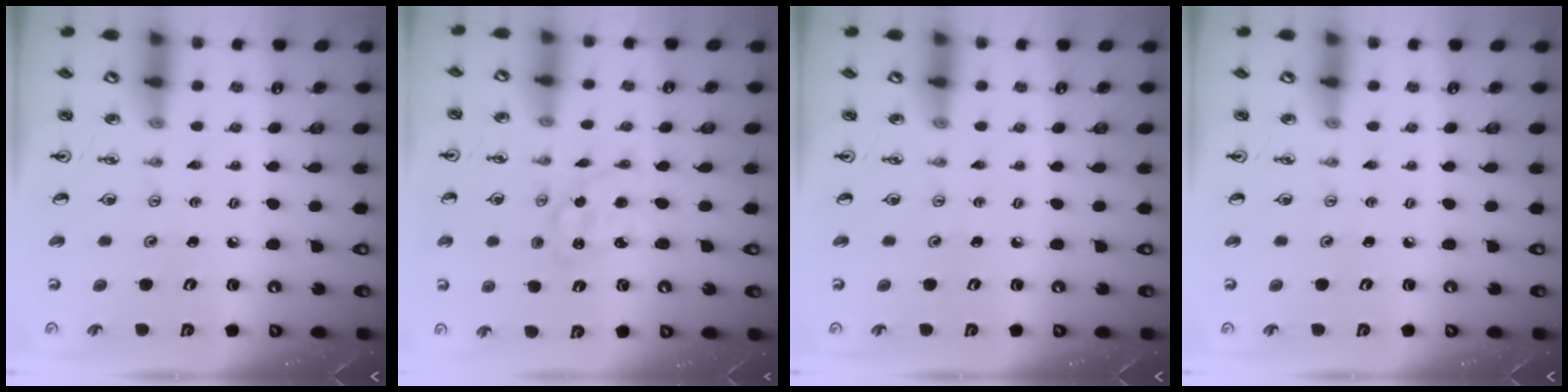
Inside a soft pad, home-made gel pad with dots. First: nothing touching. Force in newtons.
{"total": 1.6, "press": 1.6, "slide": 0.3}
{"total": 0.0}
{"total": 0.0}